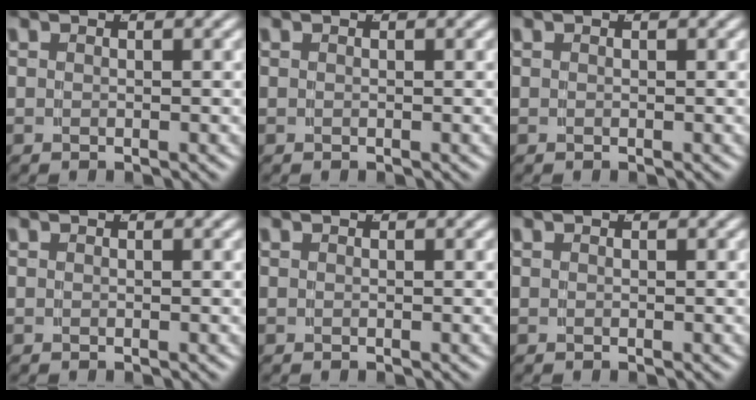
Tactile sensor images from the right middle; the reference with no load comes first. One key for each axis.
{"total": 0.0}
{"total": 0.0}
{"total": 0.0}
{"total": 0.0}
{"total": 0.0}